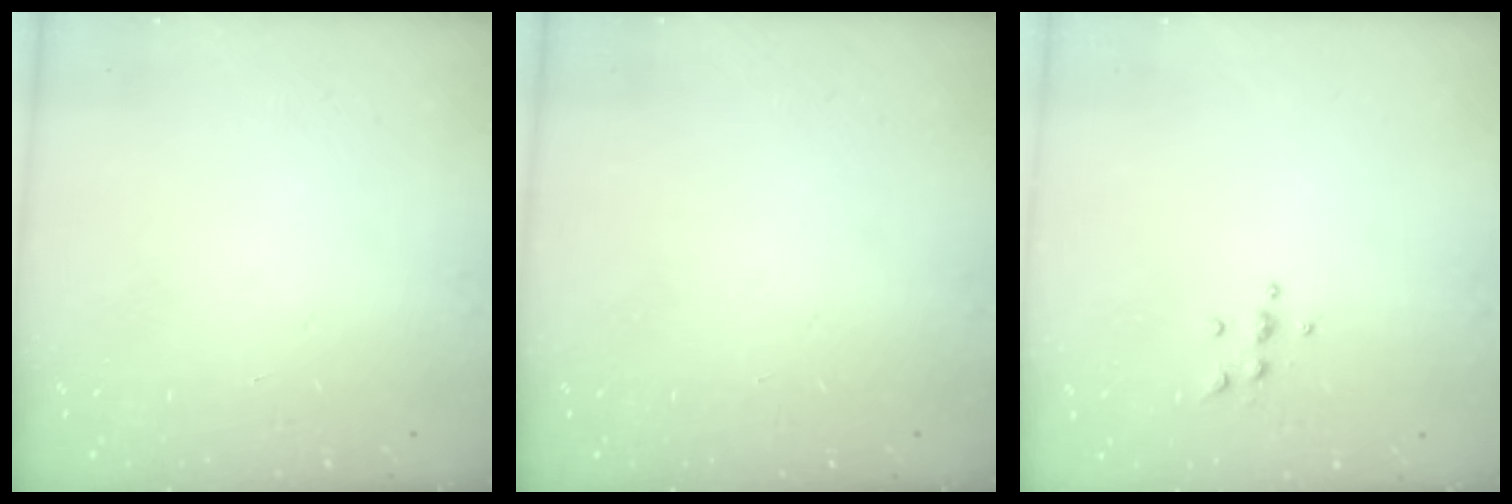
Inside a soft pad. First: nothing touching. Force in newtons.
{"total": 0.0}
{"total": 4.9, "press": 4.9, "slide": 0.7}